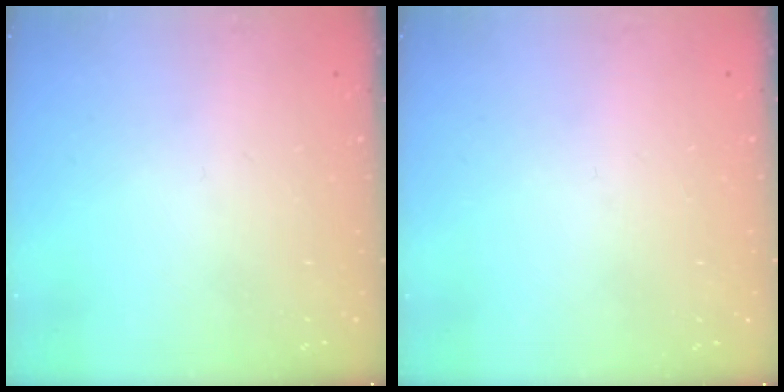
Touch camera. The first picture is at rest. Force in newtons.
{"total": 0.0}